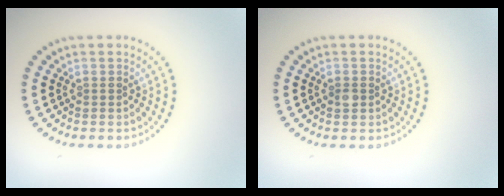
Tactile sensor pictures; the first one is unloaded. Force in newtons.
{"total": 1.0, "press": 1.0, "slide": 0.0}